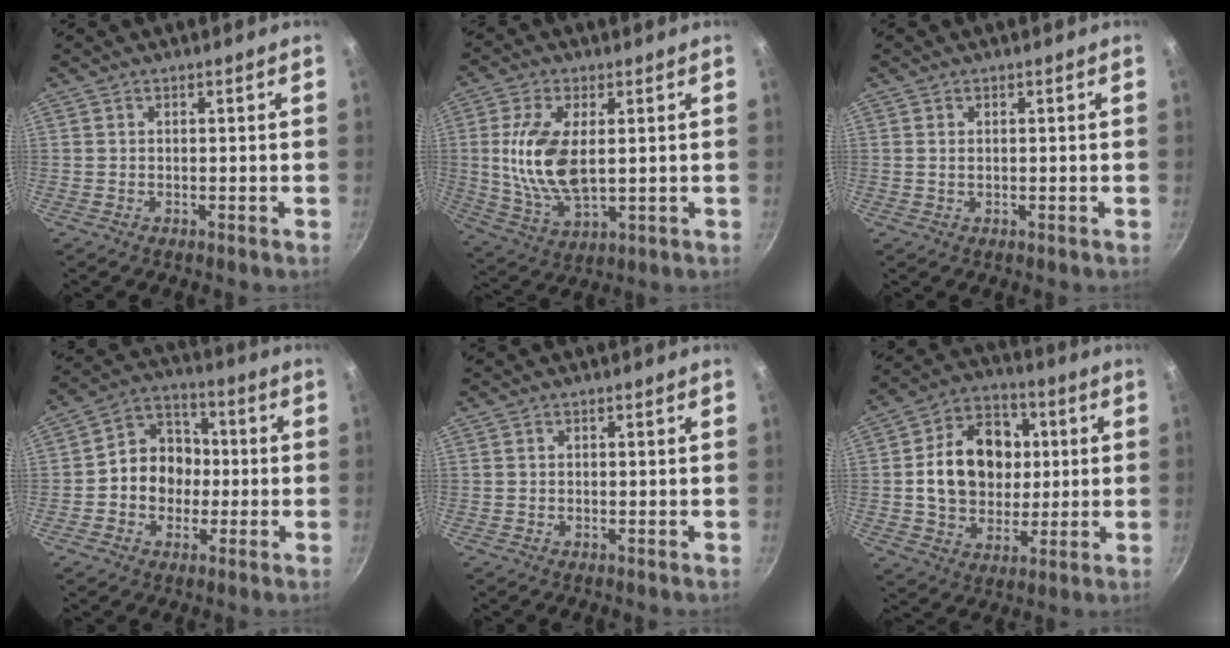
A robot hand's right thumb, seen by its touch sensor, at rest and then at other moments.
{"total": 12.9, "force": [1.4, 6.5, 11.1], "torque": [-0.214, -0.009, 0.031]}
{"total": 0.7, "force": [0.2, 0.5, 0.6], "torque": [-0.009, 0.001, 0.002]}
{"total": 10.8, "force": [-1.0, 9.2, 5.5], "torque": [-0.040, 0.031, -0.034]}
{"total": 0.0}
{"total": 17.0, "force": [1.6, 13.4, 10.4], "torque": [-0.132, 0.020, 0.024]}